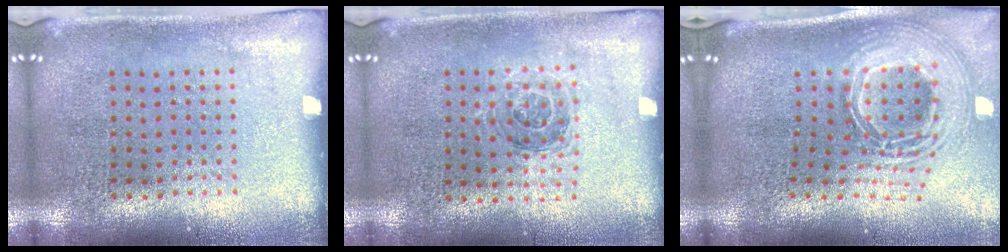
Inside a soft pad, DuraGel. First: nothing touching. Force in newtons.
{"total": 1.1, "press": 1.0, "slide": 0.3}
{"total": 2.9, "press": 2.0, "slide": 2.1}